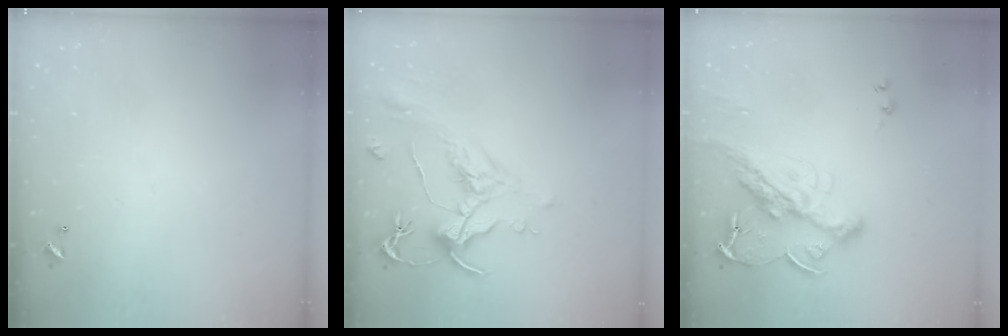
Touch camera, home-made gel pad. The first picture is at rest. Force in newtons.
{"total": 1.7, "press": 0.9, "slide": 1.5}
{"total": 14.6, "press": 14.6, "slide": 1.6}